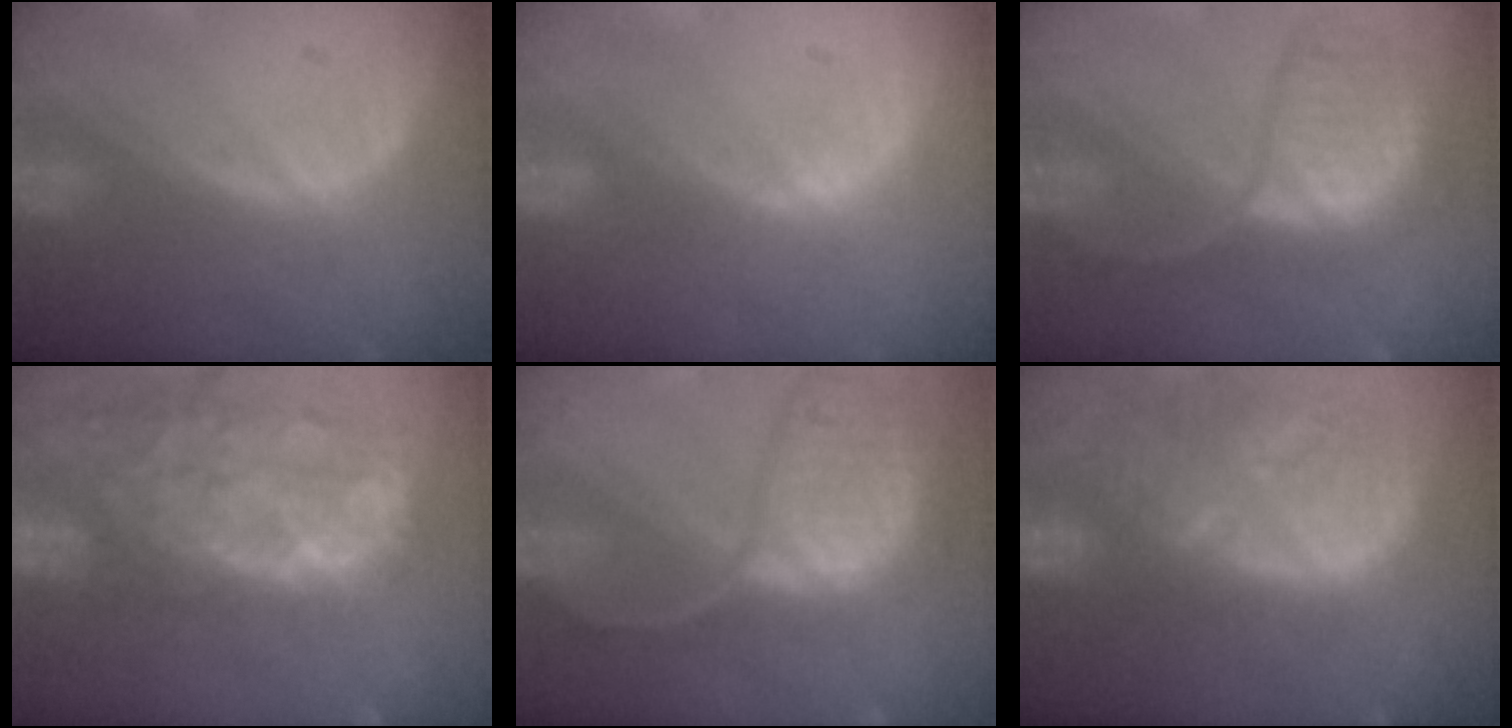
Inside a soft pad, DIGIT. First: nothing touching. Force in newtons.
{"total": 1.3, "press": 1.1, "slide": 0.8}
{"total": 9.1, "press": 8.7, "slide": 2.7}
{"total": 15.0, "press": 12.2, "slide": 8.7}
{"total": 12.2, "press": 9.9, "slide": 7.0}
{"total": 13.4, "press": 11.5, "slide": 7.0}